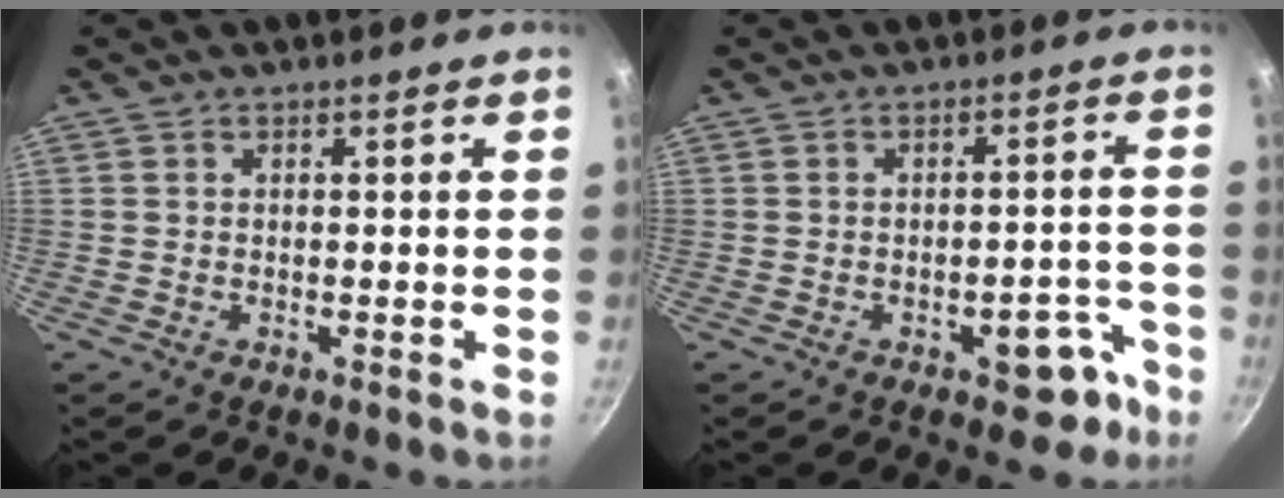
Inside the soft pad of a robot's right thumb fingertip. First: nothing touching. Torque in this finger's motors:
{"motor_torque": [0.87, 0.61, 0.57, -0.44, 0.00]}